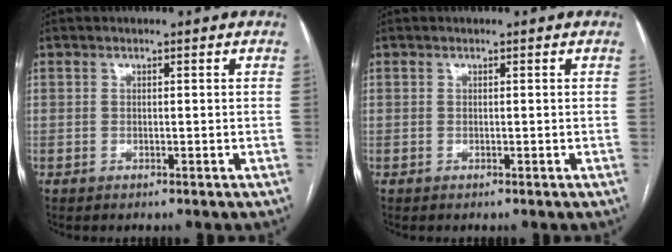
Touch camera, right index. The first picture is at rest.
{"total": 0.0}